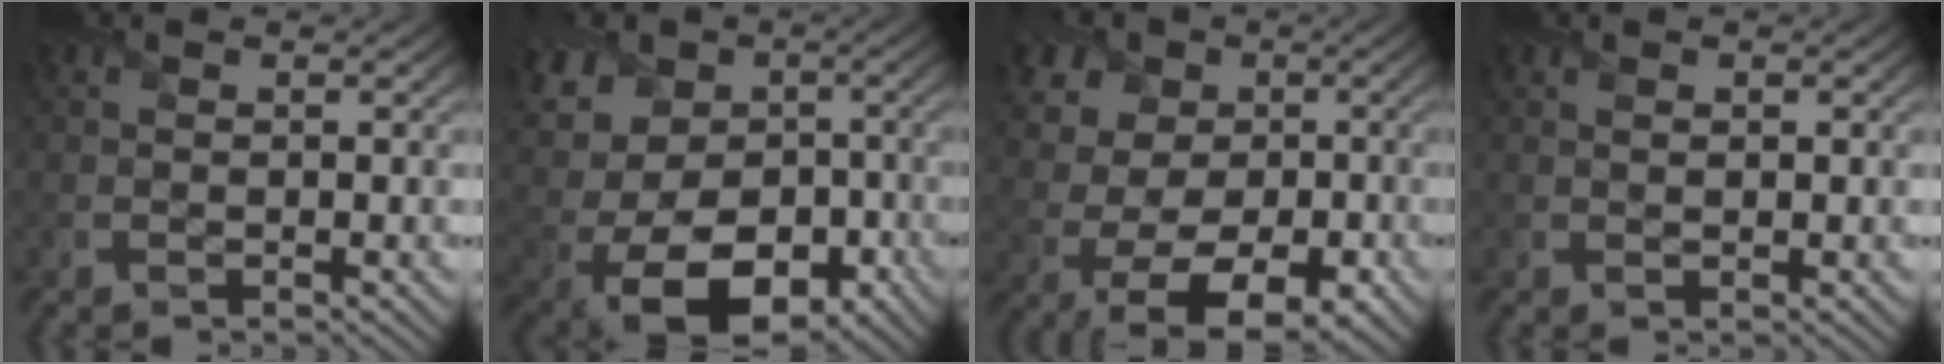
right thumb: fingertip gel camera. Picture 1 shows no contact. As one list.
[{"total": 15.8, "force": [-1.0, 12.1, 10.2], "torque": [-0.220, -0.001, -0.020]}, {"total": 12.7, "force": [1.6, 9.9, 7.8], "torque": [-0.161, 0.013, 0.019]}, {"total": 0.8, "force": [0.5, 0.1, 0.7], "torque": [-0.014, 0.002, 0.010]}]